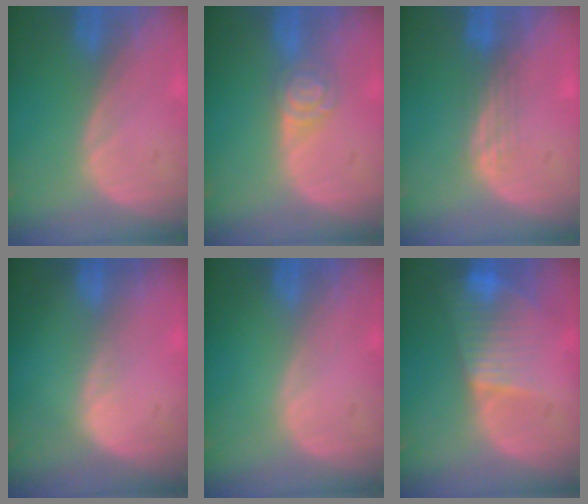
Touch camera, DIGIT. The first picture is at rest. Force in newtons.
{"total": 4.3, "press": 3.9, "slide": 1.7}
{"total": 3.0, "press": 2.5, "slide": 1.6}
{"total": 1.1, "press": 0.7, "slide": 0.9}
{"total": 0.0}
{"total": 7.9, "press": 6.7, "slide": 4.3}